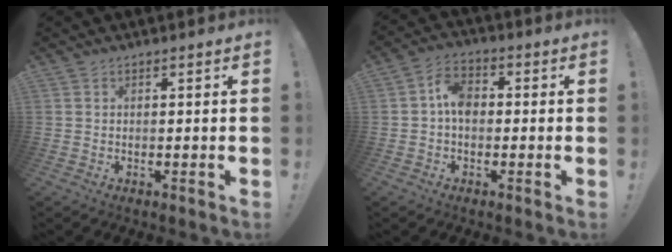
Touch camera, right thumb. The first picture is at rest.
{"total": 7.3, "force": [0.0, 5.3, 5.0], "torque": [-0.084, 0.012, 0.000]}